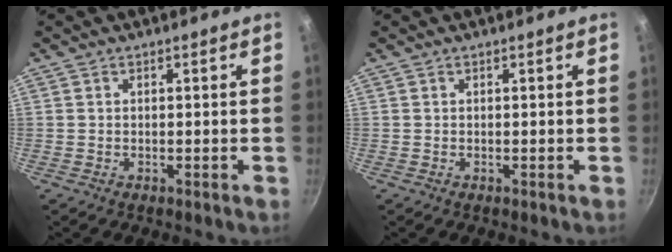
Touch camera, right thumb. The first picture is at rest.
{"total": 0.0}